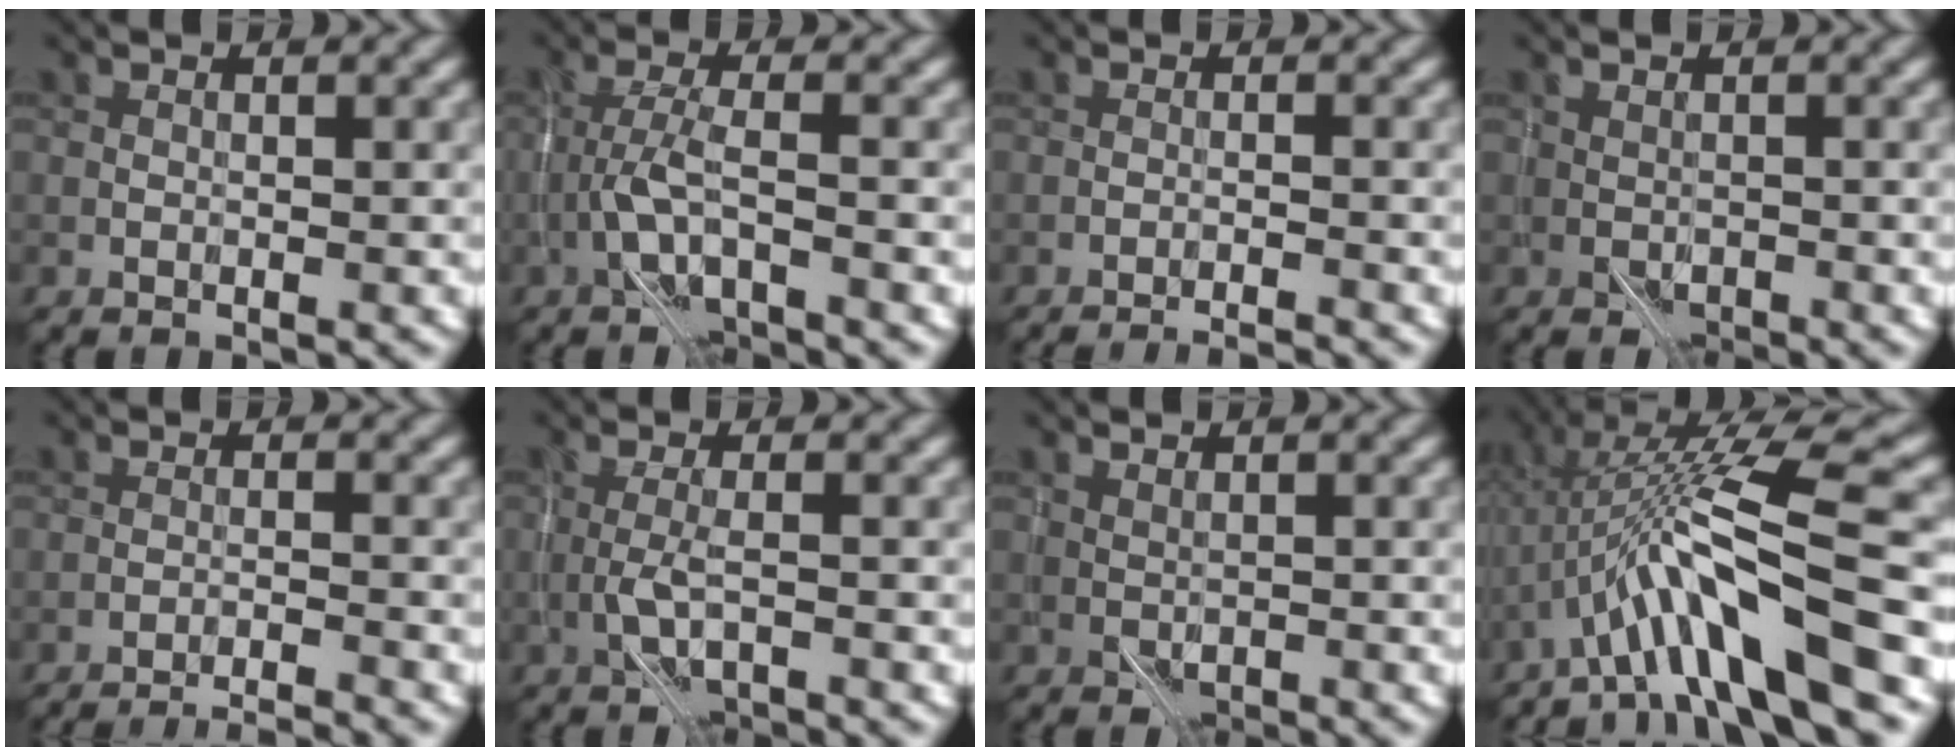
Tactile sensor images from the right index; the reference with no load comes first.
{"total": 3.6, "force": [-1.9, 0.8, 3.0], "torque": [-0.065, 0.003, -0.045]}
{"total": 3.8, "force": [-3.4, 0.5, 1.4], "torque": [-0.014, 0.003, -0.051]}
{"total": 1.1, "force": [-0.7, 0.6, 0.6], "torque": [-0.012, -0.003, -0.014]}
{"total": 5.9, "force": [-5.5, 0.8, 2.0], "torque": [-0.020, 0.003, -0.077]}
{"total": 2.5, "force": [-1.2, 0.5, 2.1], "torque": [-0.051, -0.001, -0.028]}
{"total": 1.0, "force": [-0.2, 0.7, 0.7], "torque": [-0.015, -0.002, -0.001]}
{"total": 9.6, "force": [-3.3, 1.7, 8.8], "torque": [-0.150, 0.024, -0.059]}